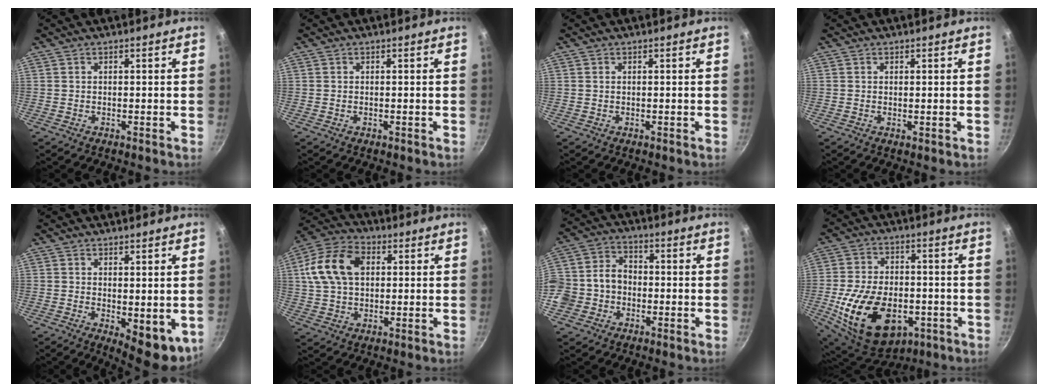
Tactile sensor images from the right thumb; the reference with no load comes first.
{"total": 0.0}
{"total": 0.0}
{"total": 0.5, "force": [0.2, 0.1, 0.5], "torque": [-0.007, -0.004, 0.001]}
{"total": 8.1, "force": [-0.1, 3.6, 7.2], "torque": [-0.077, -0.015, 0.009]}
{"total": 14.0, "force": [3.0, 9.6, 9.7], "torque": [-0.165, 0.014, 0.042]}
{"total": 12.7, "force": [-2.7, 10.6, 6.4], "torque": [-0.117, 0.041, -0.060]}
{"total": 21.7, "force": [-5.7, 13.9, 15.6], "torque": [-0.265, 0.013, -0.079]}